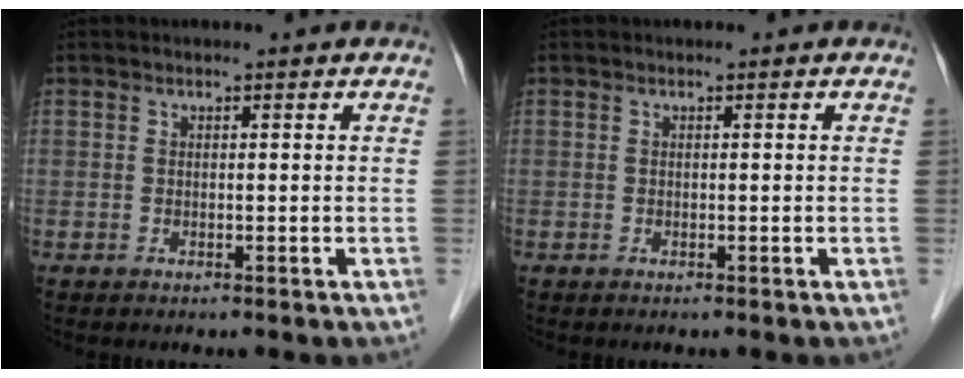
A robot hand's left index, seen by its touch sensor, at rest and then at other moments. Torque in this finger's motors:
{"motor_torque": [0.01, -0.01, -0.02, 0.00]}